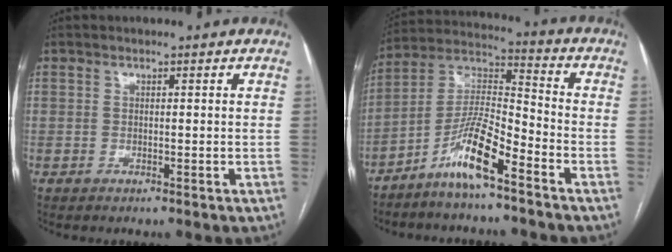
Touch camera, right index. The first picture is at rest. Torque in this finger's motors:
{"motor_torque": [0.92, -0.81, 0.26, 0.15]}